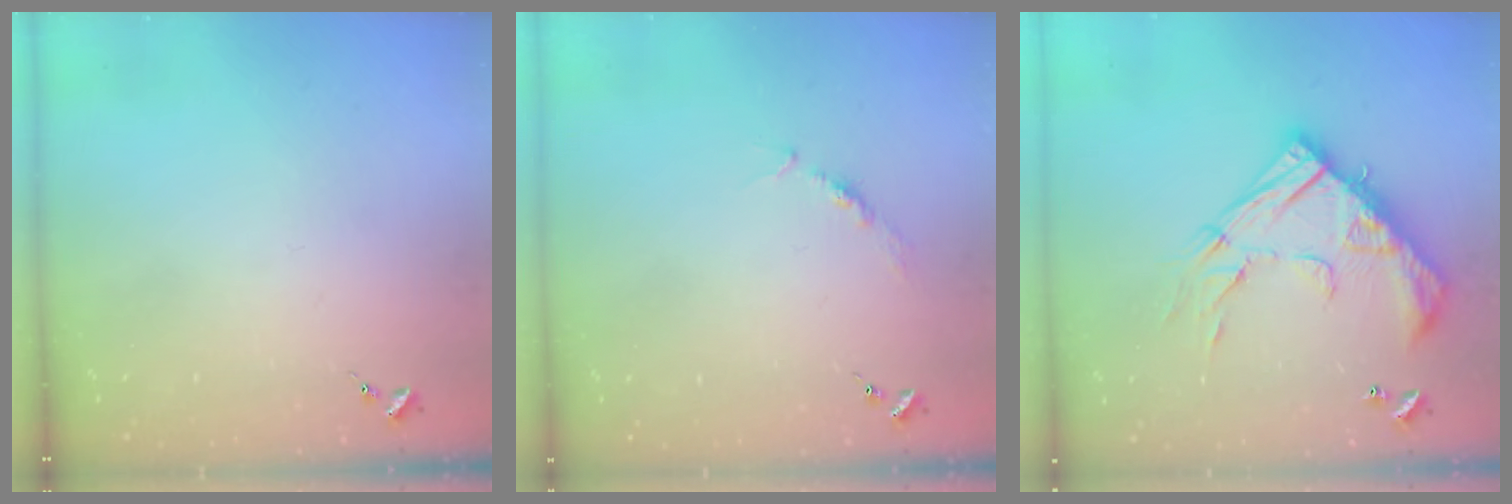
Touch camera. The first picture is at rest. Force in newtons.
{"total": 3.7, "press": 3.7, "slide": 0.5}
{"total": 20.3, "press": 20.3, "slide": 1.7}